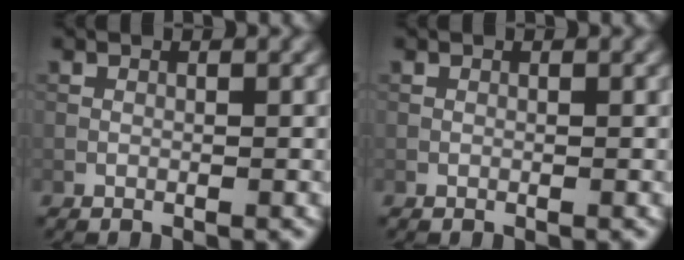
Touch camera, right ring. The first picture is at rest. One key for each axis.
{"total": 0.0}